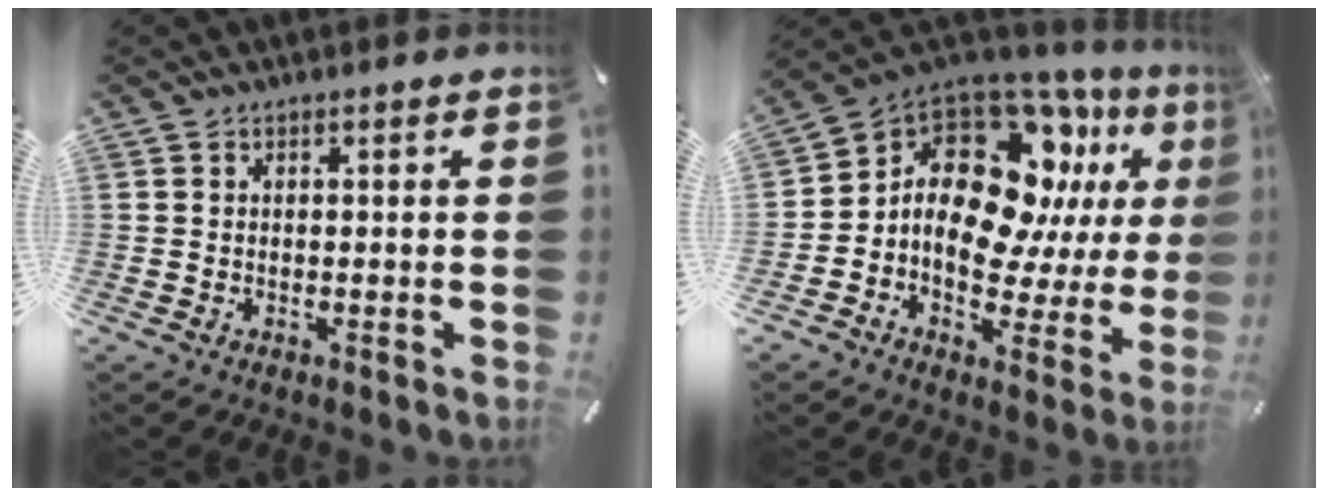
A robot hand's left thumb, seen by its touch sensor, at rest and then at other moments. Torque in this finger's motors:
{"motor_torque": [0.99, 0.75, 0.33, -0.01, 0.19]}